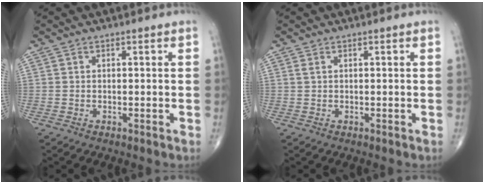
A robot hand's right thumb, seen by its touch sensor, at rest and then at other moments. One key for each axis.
{"total": 0.5, "fx": 0.2, "fy": 0.2, "fz": 0.4, "tx": -0.011, "ty": 0.007, "tz": 0.007}